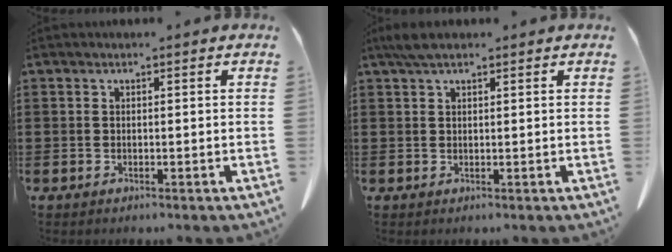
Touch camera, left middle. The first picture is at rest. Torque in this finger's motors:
{"motor_torque": [1.08, 1.06, 0.37, 0.13]}